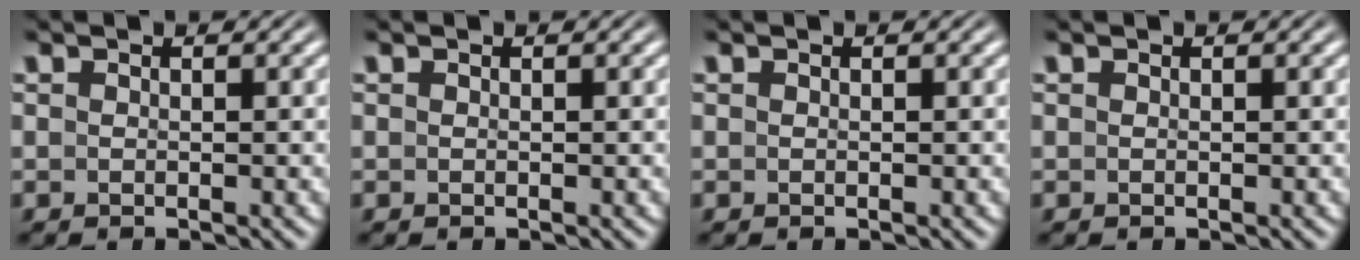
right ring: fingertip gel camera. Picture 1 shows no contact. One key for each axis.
{"total": 0.0}
{"total": 0.0}
{"total": 0.0}